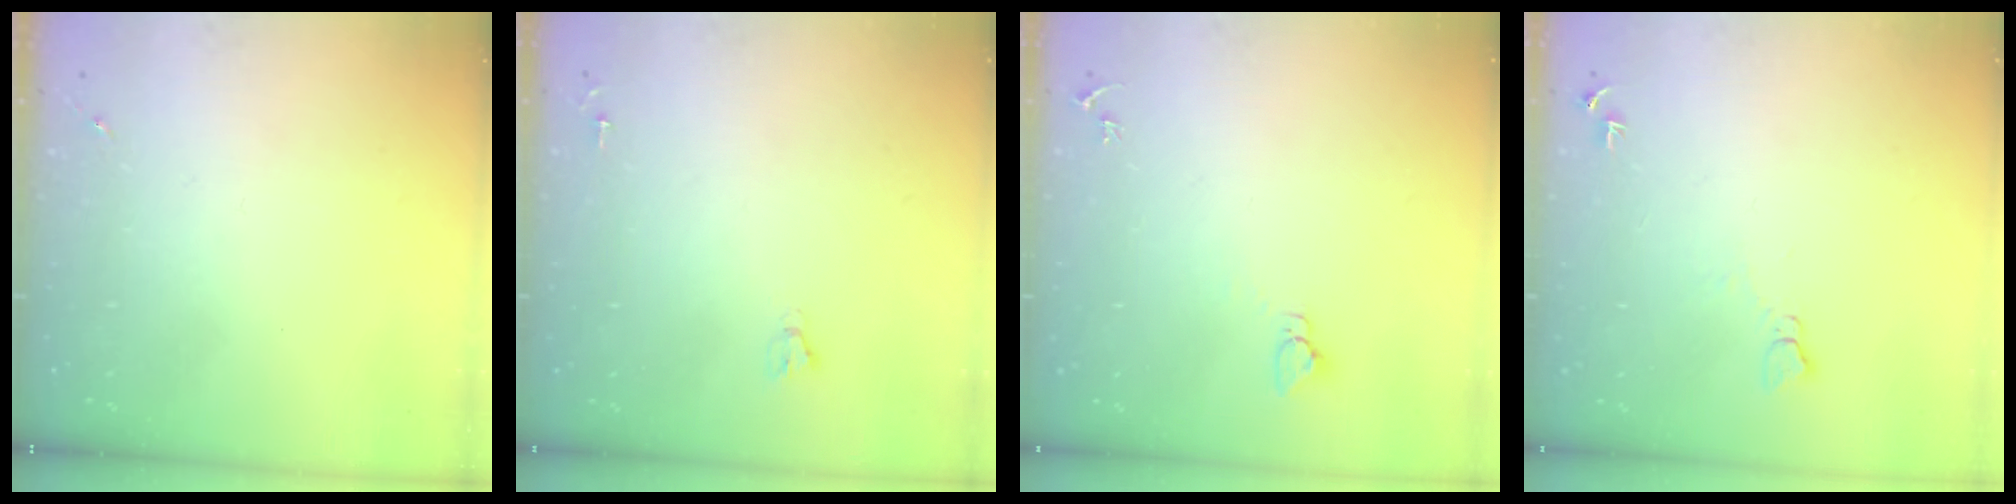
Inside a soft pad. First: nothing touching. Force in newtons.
{"total": 1.8, "press": 1.8, "slide": 0.1}
{"total": 2.8, "press": 2.8, "slide": 0.2}
{"total": 5.7, "press": 5.7, "slide": 0.7}